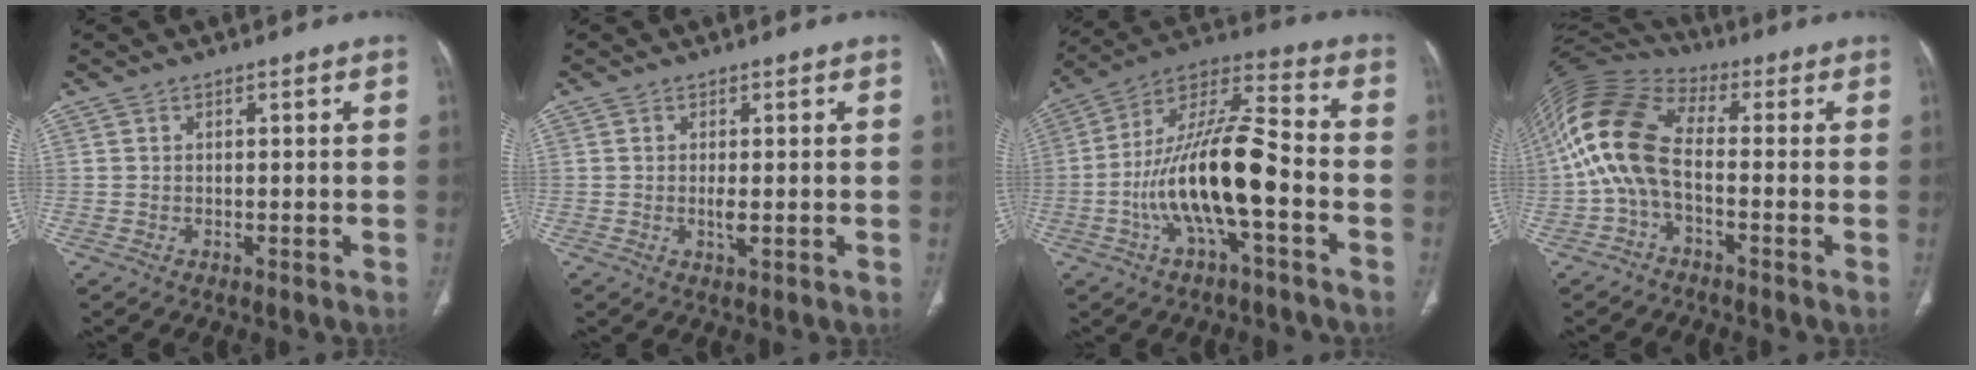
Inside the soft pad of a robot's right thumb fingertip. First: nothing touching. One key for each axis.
{"total": 1.8, "fx": -0.2, "fy": 0.5, "fz": 1.7, "tx": -0.035, "ty": -0.005, "tz": -0.002}
{"total": 17.5, "fx": -4.7, "fy": 5.2, "fz": 16.0, "tx": -0.308, "ty": 0.049, "tz": -0.086}
{"total": 13.3, "fx": -1.7, "fy": 7.2, "fz": 11.1, "tx": -0.234, "ty": 0.043, "tz": -0.048}